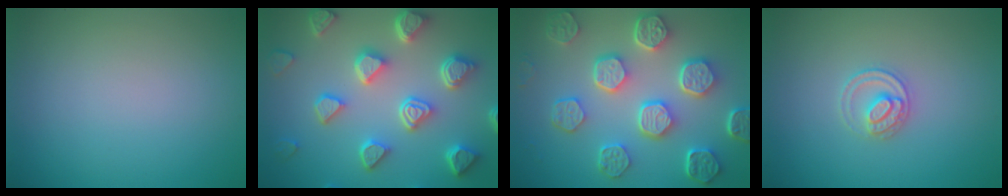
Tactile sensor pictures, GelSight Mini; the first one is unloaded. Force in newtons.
{"total": 7.1, "press": 5.6, "slide": 4.4}
{"total": 7.9, "press": 6.0, "slide": 5.2}
{"total": 2.2, "press": 2.2, "slide": 0.2}